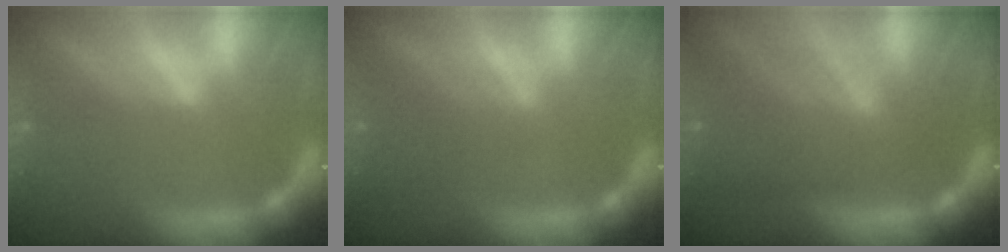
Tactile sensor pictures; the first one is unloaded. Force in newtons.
{"total": 3.1}
{"total": 7.5}